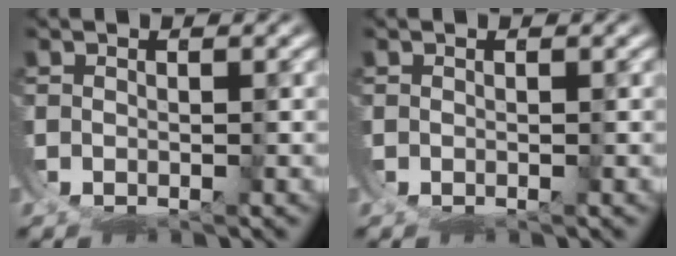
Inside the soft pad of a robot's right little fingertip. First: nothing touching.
{"total": 0.0}